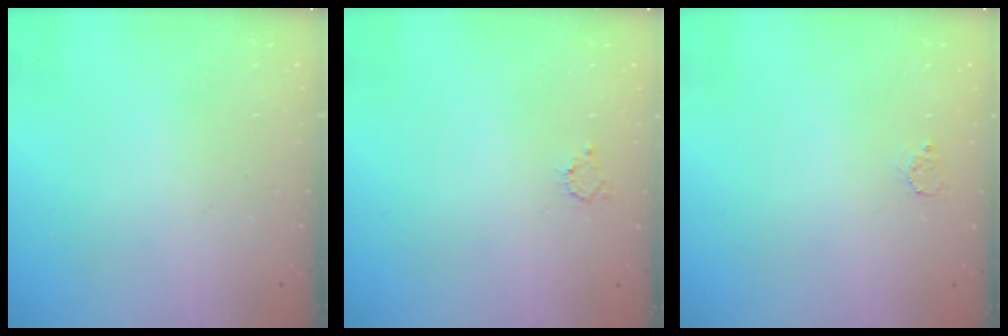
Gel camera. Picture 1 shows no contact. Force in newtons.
{"total": 2.4, "press": 2.4, "slide": 0.4}
{"total": 2.5, "press": 2.5, "slide": 0.3}